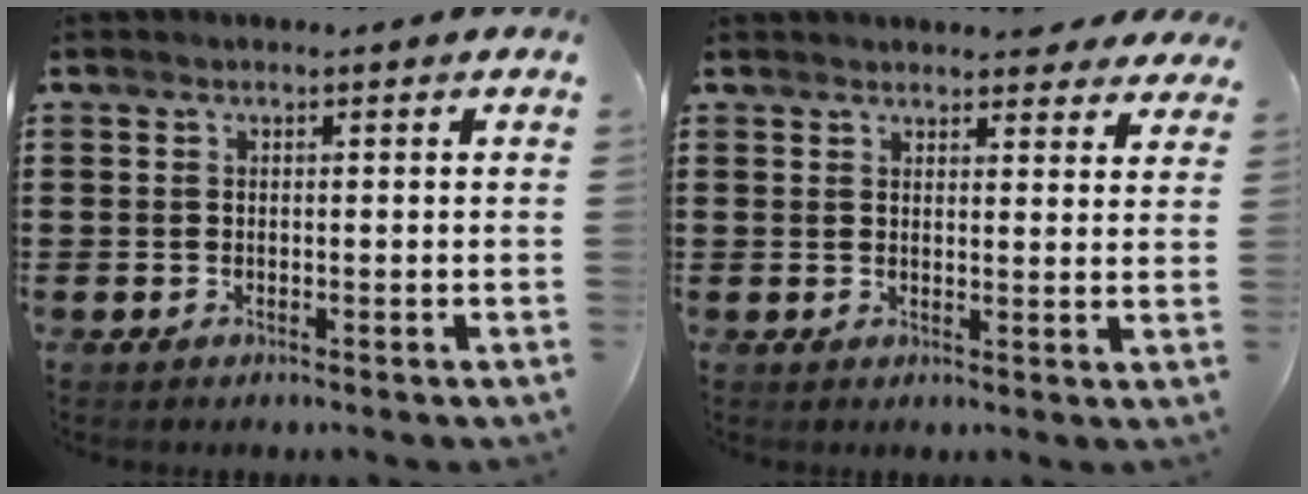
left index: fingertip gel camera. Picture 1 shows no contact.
{"total": 3.2, "force": [3.0, 0.7, 0.6], "torque": [-0.005, -0.012, 0.054]}